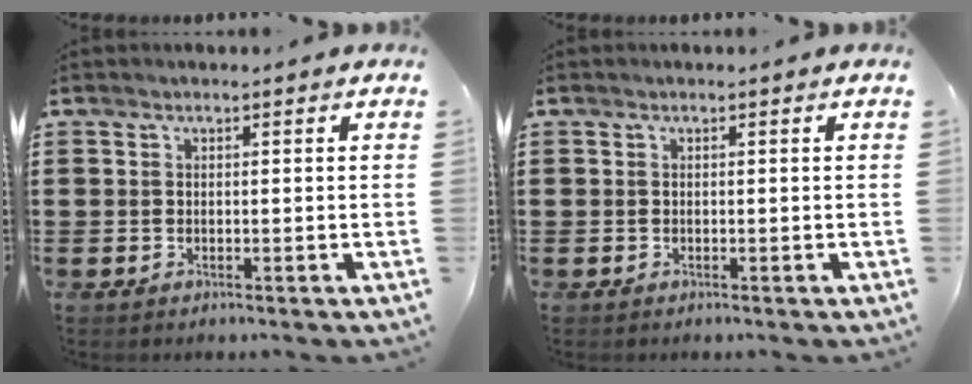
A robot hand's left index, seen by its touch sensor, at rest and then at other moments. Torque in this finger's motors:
{"motor_torque": [0.00, 0.00, 0.02, -0.01]}